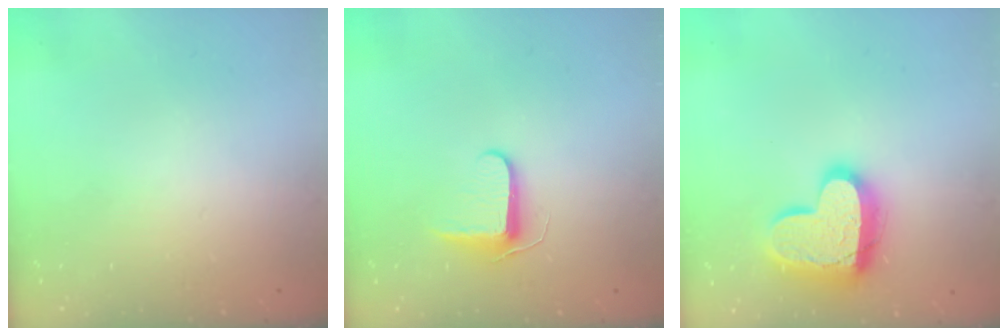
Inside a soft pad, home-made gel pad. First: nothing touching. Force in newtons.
{"total": 7.7, "press": 7.6, "slide": 0.8}
{"total": 17.9, "press": 17.8, "slide": 1.6}